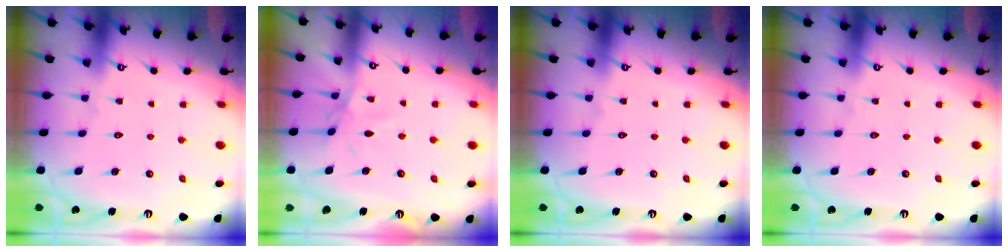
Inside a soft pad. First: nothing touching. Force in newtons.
{"total": 3.6, "press": 3.5, "slide": 0.5}
{"total": 0.0}
{"total": 0.0}